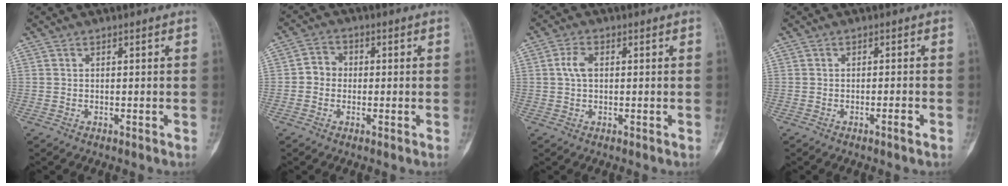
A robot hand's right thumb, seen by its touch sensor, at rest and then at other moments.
{"total": 3.6, "force": [-0.4, 3.2, 1.5], "torque": [-0.007, 0.011, -0.016]}
{"total": 3.3, "force": [0.5, 2.0, 2.6], "torque": [-0.056, 0.005, 0.006]}
{"total": 1.6, "force": [-0.9, 0.0, 1.3], "torque": [-0.024, 0.002, -0.016]}